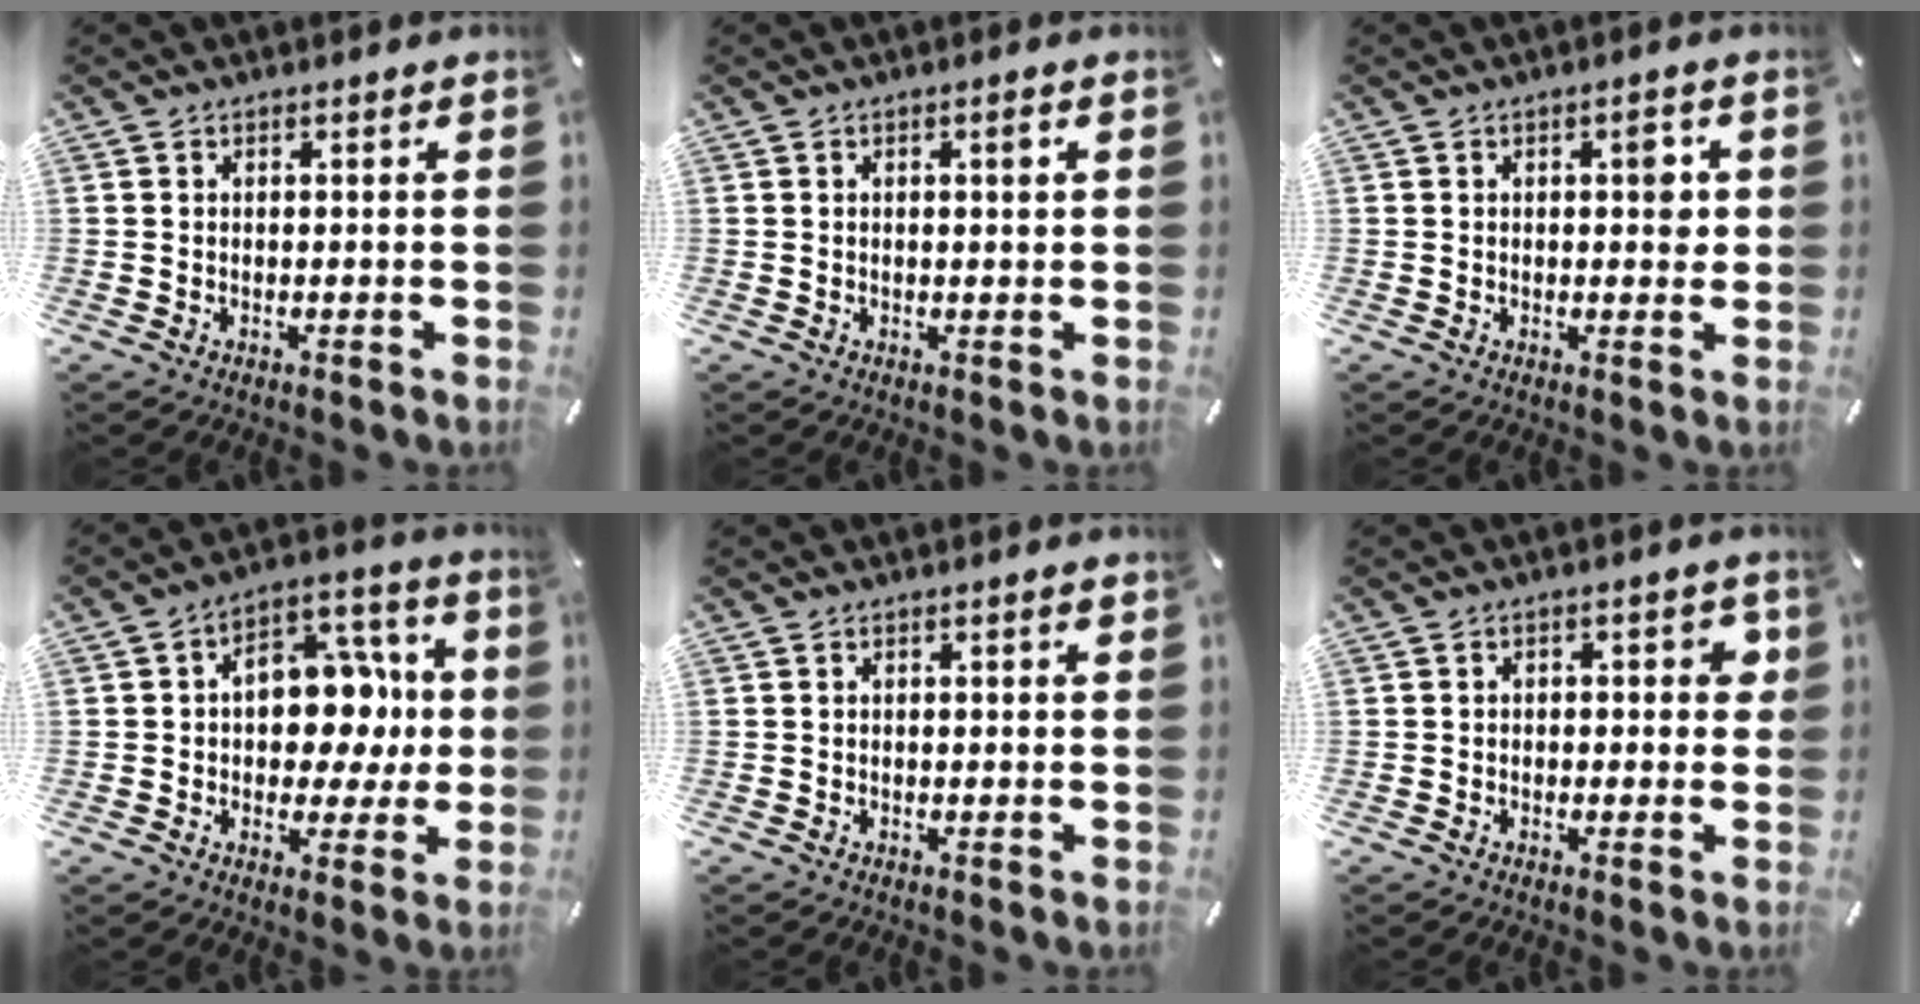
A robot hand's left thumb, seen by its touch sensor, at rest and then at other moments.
{"total": 1.6, "force": [0.5, 0.5, 1.4], "torque": [-0.020, 0.001, 0.004]}
{"total": 4.0, "force": [0.9, 2.0, 3.4], "torque": [-0.028, -0.006, 0.003]}
{"total": 13.4, "force": [0.3, 10.1, 8.8], "torque": [-0.102, -0.001, 0.010]}
{"total": 0.9, "force": [0.3, 0.2, 0.8], "torque": [-0.015, 0.002, 0.003]}
{"total": 3.0, "force": [-0.1, 1.9, 2.3], "torque": [-0.020, 0.001, -0.009]}